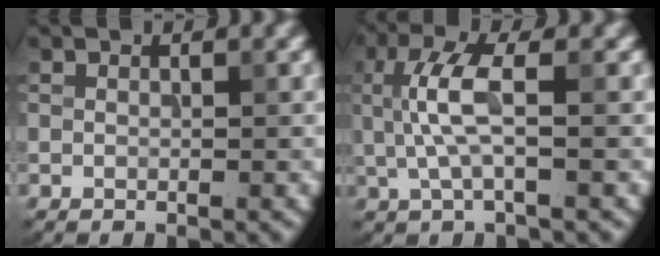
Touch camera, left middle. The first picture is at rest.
{"total": 4.4, "force": [0.4, 1.2, 4.2], "torque": [-0.095, 0.003, 0.010]}